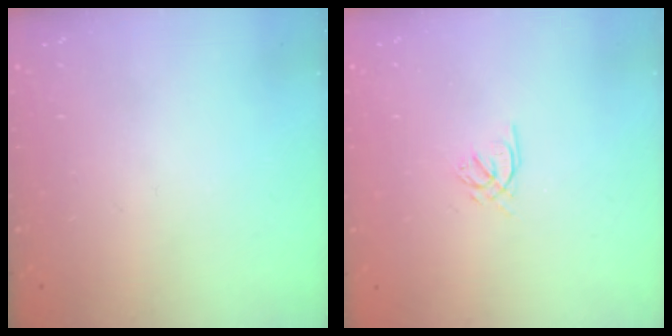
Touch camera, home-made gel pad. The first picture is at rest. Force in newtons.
{"total": 2.2, "press": 2.2, "slide": 0.2}